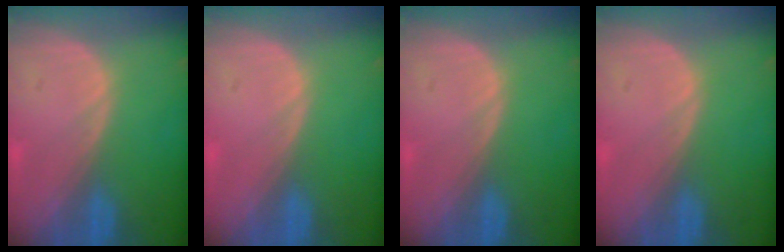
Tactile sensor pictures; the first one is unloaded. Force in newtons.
{"total": 0.0}
{"total": 0.0}
{"total": 0.0}